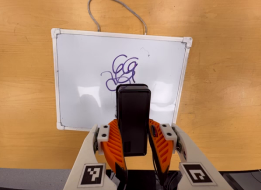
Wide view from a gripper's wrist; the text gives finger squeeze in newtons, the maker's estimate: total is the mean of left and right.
{"total": 9.0, "left": 7.4, "right": 10.6}